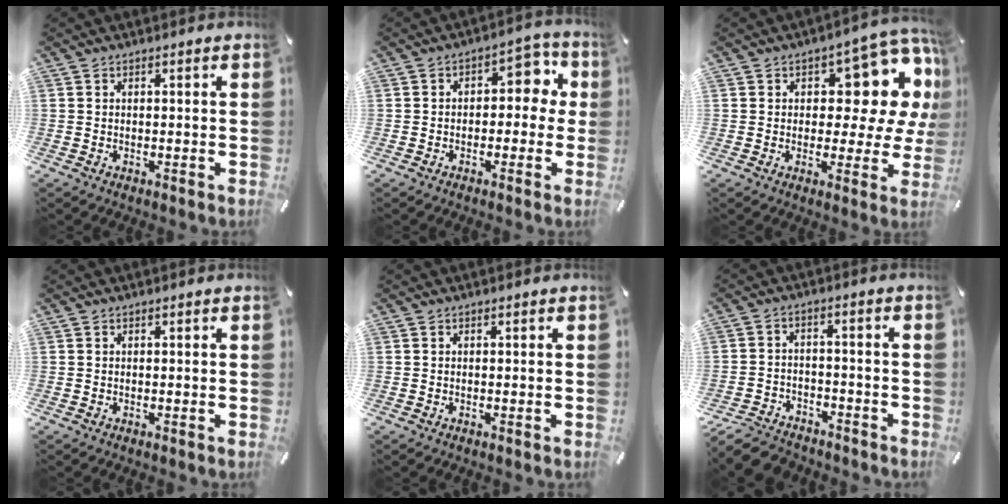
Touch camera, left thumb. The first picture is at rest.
{"total": 7.1, "force": [1.0, 4.9, 5.0], "torque": [-0.053, -0.006, 0.007]}
{"total": 14.8, "force": [7.4, 7.4, 10.6], "torque": [-0.127, -0.063, 0.122]}
{"total": 0.0}
{"total": 0.0}
{"total": 7.4, "force": [-6.4, 3.1, 1.9], "torque": [-0.034, 0.034, -0.124]}